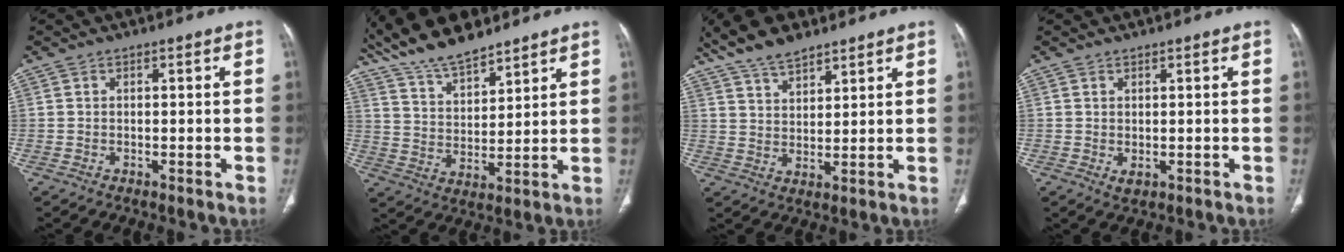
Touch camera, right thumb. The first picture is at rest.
{"total": 14.7, "force": [12.5, 4.1, 6.4], "torque": [-0.098, -0.051, 0.235]}
{"total": 9.8, "force": [7.6, 3.8, 4.9], "torque": [-0.076, -0.025, 0.145]}
{"total": 1.3, "force": [0.1, 0.8, 1.1], "torque": [-0.021, -0.003, 0.009]}